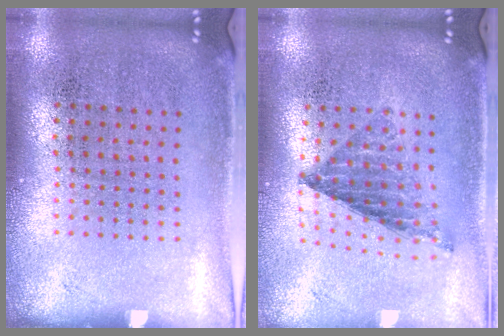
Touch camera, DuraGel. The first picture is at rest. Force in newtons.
{"total": 0.7, "press": 0.7, "slide": 0.1}